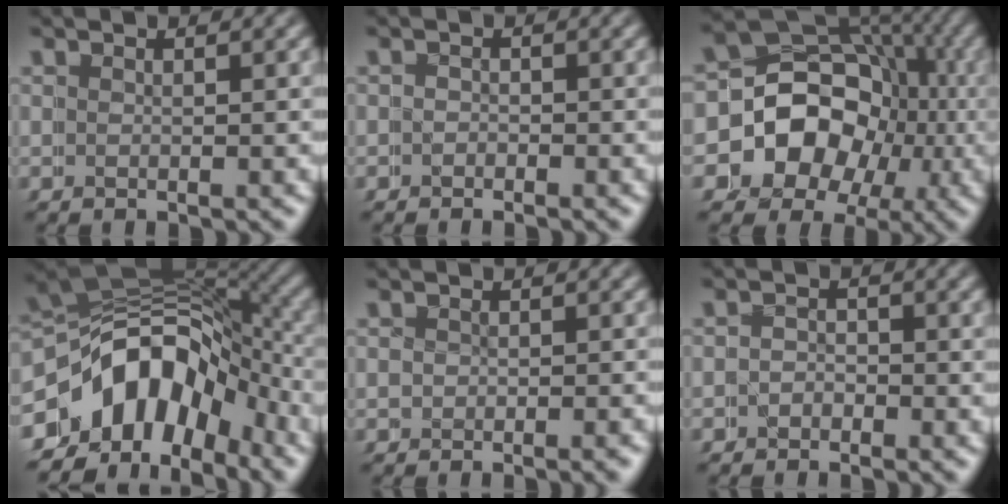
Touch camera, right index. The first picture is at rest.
{"total": 1.4, "force": [-0.4, 0.5, -1.3], "torque": [0.012, -0.006, -0.016]}
{"total": 13.2, "force": [-1.0, 11.8, 5.7], "torque": [-0.133, -0.035, -0.014]}
{"total": 16.0, "force": [-3.2, 12.5, 9.5], "torque": [-0.195, -0.039, -0.045]}
{"total": 0.0}
{"total": 1.8, "force": [-1.0, 0.3, -1.5], "torque": [0.022, -0.008, -0.023]}